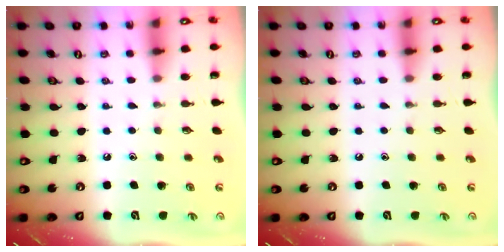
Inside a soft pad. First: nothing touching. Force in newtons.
{"total": 0.0}